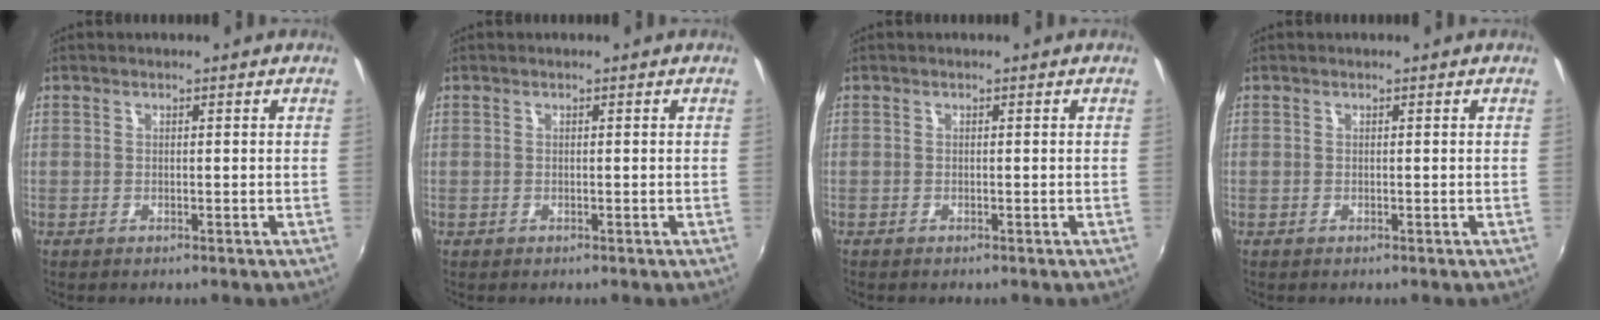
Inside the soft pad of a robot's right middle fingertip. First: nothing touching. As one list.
[{"total": 0.0}, {"total": 0.0}, {"total": 0.0}]